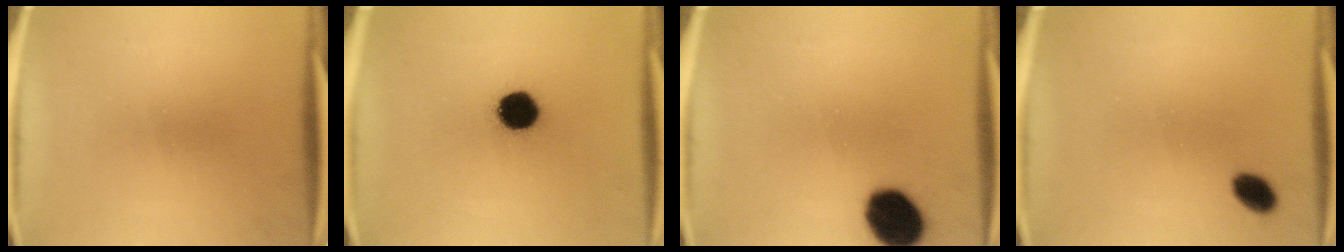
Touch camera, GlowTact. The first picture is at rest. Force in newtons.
{"total": 9.5}
{"total": 13.1}
{"total": 3.7}